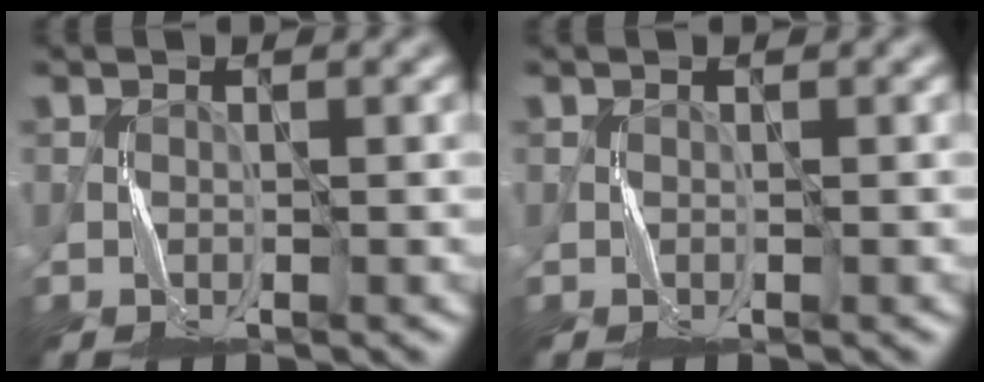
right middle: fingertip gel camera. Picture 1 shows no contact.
{"total": 0.0}